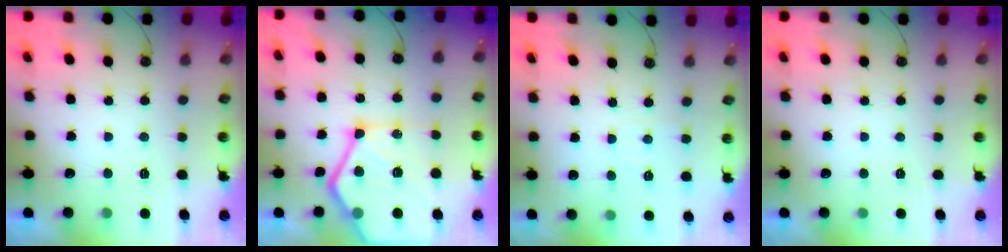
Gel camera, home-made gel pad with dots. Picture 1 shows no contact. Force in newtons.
{"total": 23.6, "press": 23.5, "slide": 2.4}
{"total": 3.2, "press": 3.1, "slide": 0.4}
{"total": 0.0}